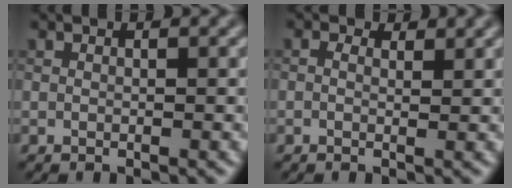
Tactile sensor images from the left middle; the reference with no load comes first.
{"total": 2.4, "force": [1.3, 1.2, 1.5], "torque": [-0.024, -0.002, 0.002]}